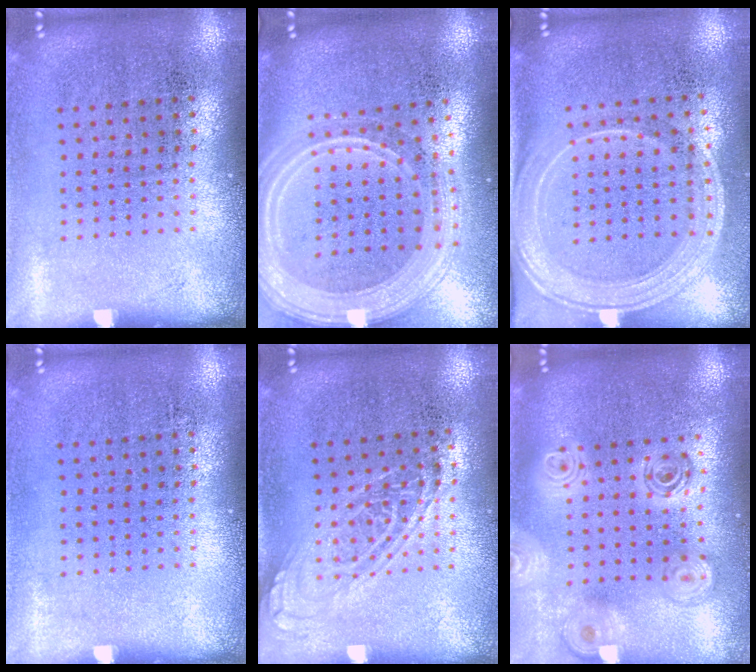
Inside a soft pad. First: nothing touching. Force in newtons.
{"total": 3.0, "press": 2.5, "slide": 1.7}
{"total": 2.1, "press": 1.8, "slide": 1.1}
{"total": 0.0}
{"total": 1.4, "press": 1.2, "slide": 0.8}
{"total": 2.2, "press": 1.8, "slide": 1.4}